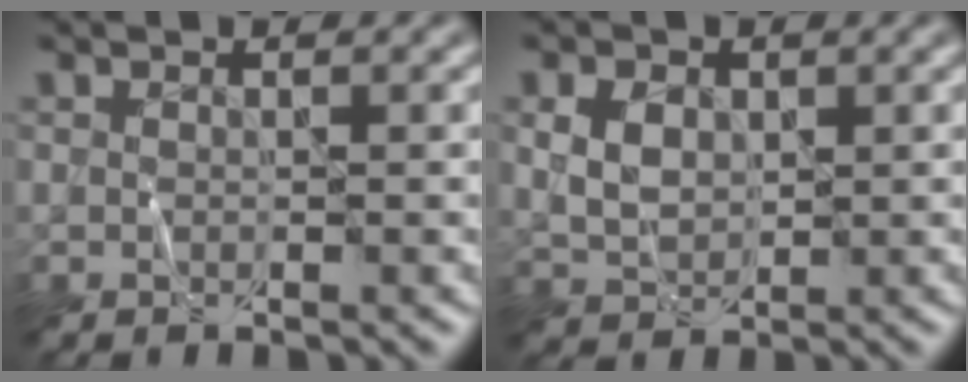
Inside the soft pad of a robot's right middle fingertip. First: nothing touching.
{"total": 2.9, "force": [0.7, 2.2, 1.9], "torque": [-0.042, 0.000, 0.015]}